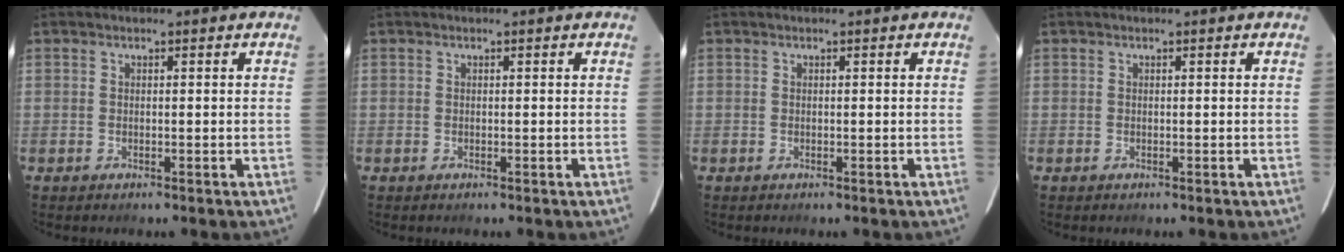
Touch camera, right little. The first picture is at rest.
{"total": 0.0}
{"total": 0.0}
{"total": 0.0}